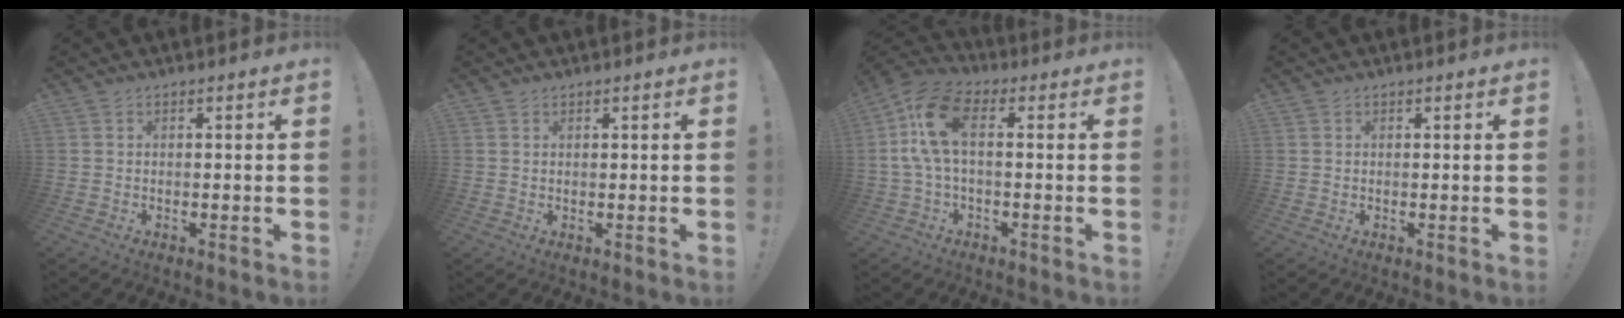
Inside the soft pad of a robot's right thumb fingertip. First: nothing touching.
{"total": 0.8, "force": [0.7, 0.4, 0.1], "torque": [-0.001, 0.000, 0.013]}
{"total": 12.7, "force": [2.1, 5.9, 11.1], "torque": [-0.227, 0.003, 0.037]}
{"total": 0.7, "force": [0.4, 0.6, 0.0], "torque": [0.006, -0.003, 0.006]}